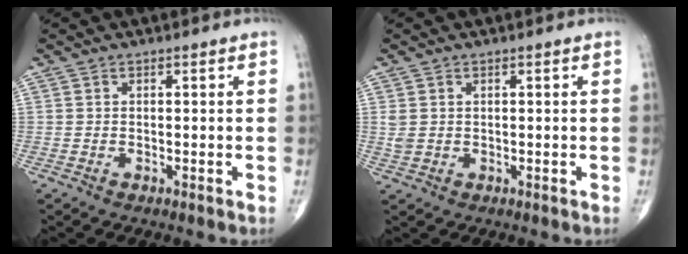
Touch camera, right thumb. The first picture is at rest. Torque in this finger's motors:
{"motor_torque": [0.06, -0.01, 0.26, 0.30, 0.02]}